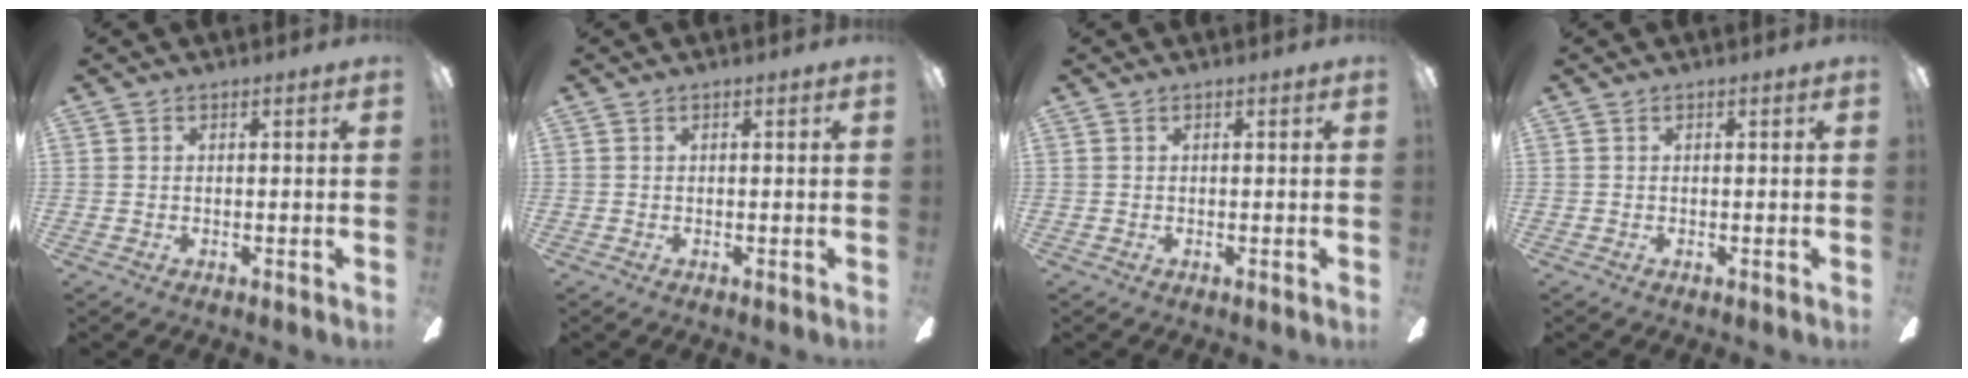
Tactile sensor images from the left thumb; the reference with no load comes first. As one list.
[{"total": 0.0}, {"total": 0.0}, {"total": 0.0}]